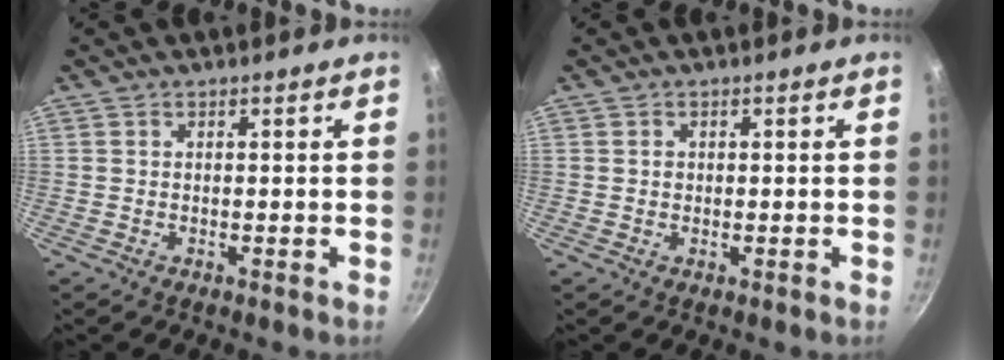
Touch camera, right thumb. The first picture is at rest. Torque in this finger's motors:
{"motor_torque": [0.37, 0.21, 0.26, -0.06, 0.07]}